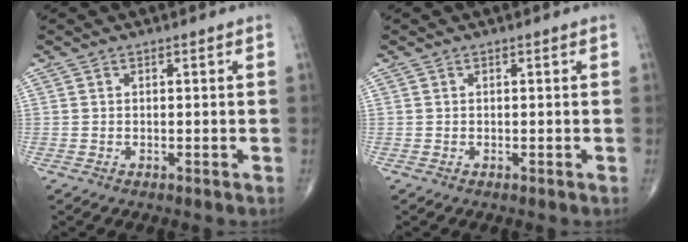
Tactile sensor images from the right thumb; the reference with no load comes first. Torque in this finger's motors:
{"motor_torque": [-0.06, 0.05, 0.05, 0.06, 0.01]}